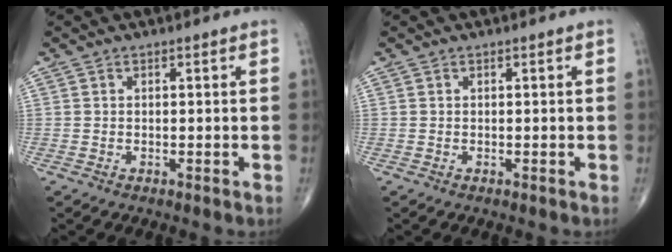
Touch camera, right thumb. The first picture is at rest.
{"total": 0.0}